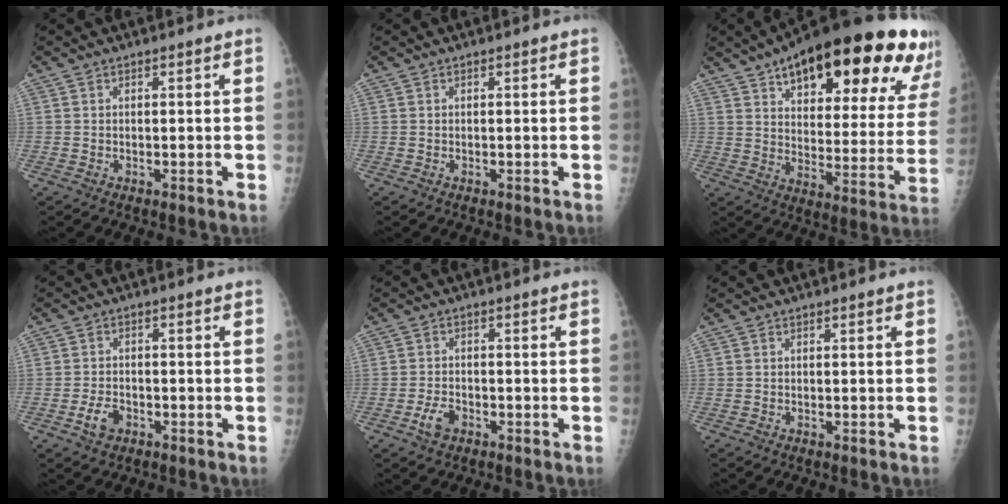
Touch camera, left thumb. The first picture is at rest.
{"total": 0.0}
{"total": 31.3, "force": [18.5, 11.8, 22.3], "torque": [-0.282, -0.033, 0.258]}
{"total": 3.8, "force": [-1.9, 2.5, 2.1], "torque": [-0.034, 0.012, -0.032]}
{"total": 3.6, "force": [-1.9, 2.2, 2.1], "torque": [-0.036, 0.011, -0.034]}
{"total": 0.0}